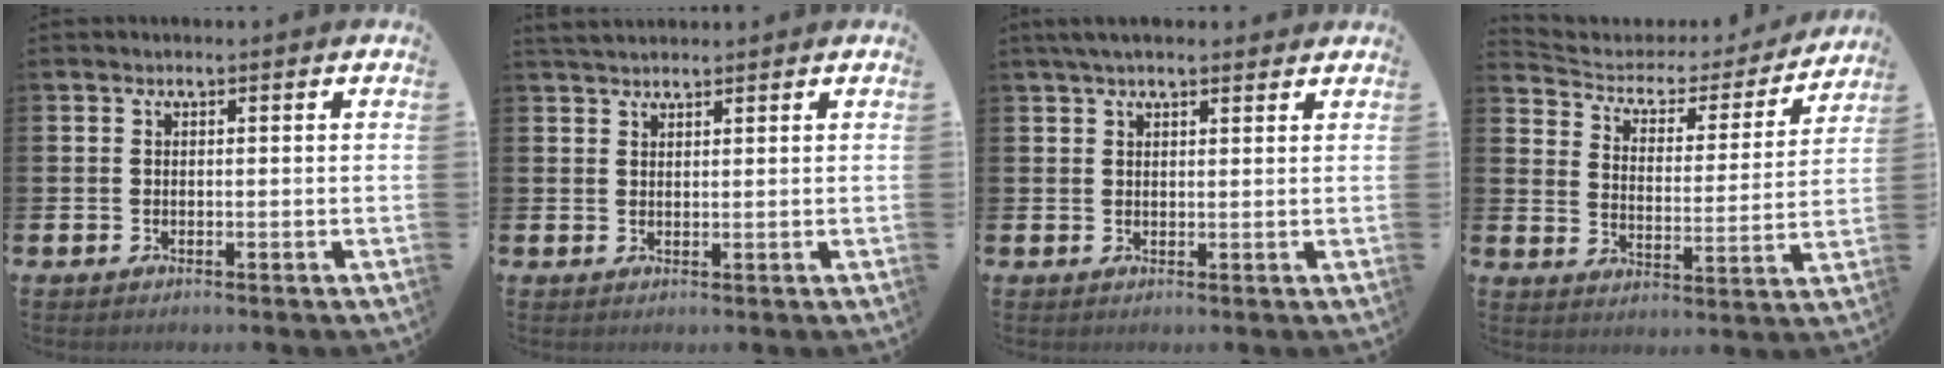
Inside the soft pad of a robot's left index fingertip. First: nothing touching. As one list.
[{"total": 2.1, "force": [2.0, 0.6, 0.3], "torque": [0.002, -0.007, 0.036]}, {"total": 3.0, "force": [2.6, 0.8, 1.4], "torque": [-0.029, 0.000, 0.046]}, {"total": 4.8, "force": [4.0, 2.3, 1.2], "torque": [-0.051, -0.033, 0.059]}]